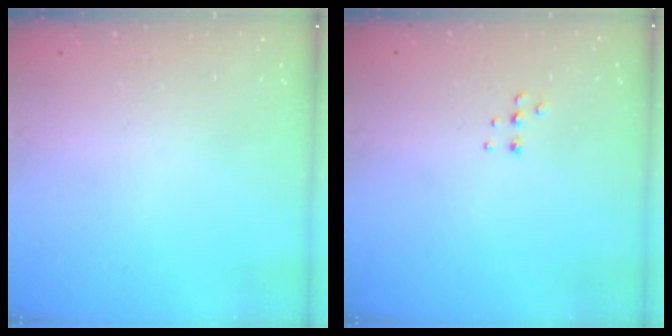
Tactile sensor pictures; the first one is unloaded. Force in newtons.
{"total": 4.4, "press": 4.4, "slide": 0.5}